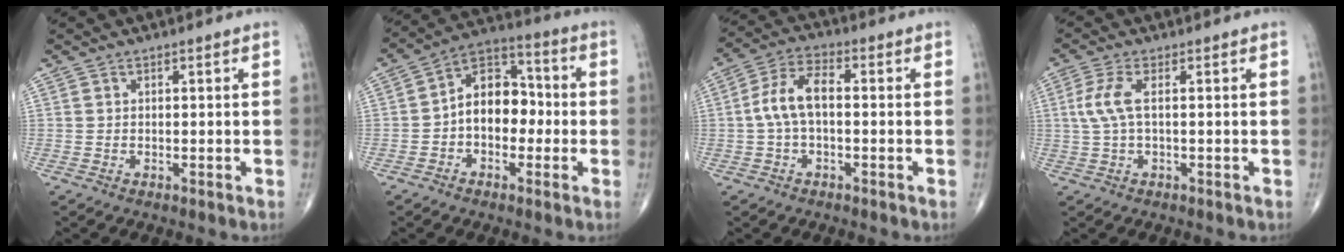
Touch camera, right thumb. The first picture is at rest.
{"total": 11.0, "force": [-1.3, 7.6, 7.9], "torque": [-0.092, 0.040, -0.038]}
{"total": 7.7, "force": [-0.3, 3.9, 6.7], "torque": [-0.137, 0.028, -0.014]}
{"total": 4.6, "force": [0.5, 1.4, 4.3], "torque": [-0.124, 0.009, 0.009]}